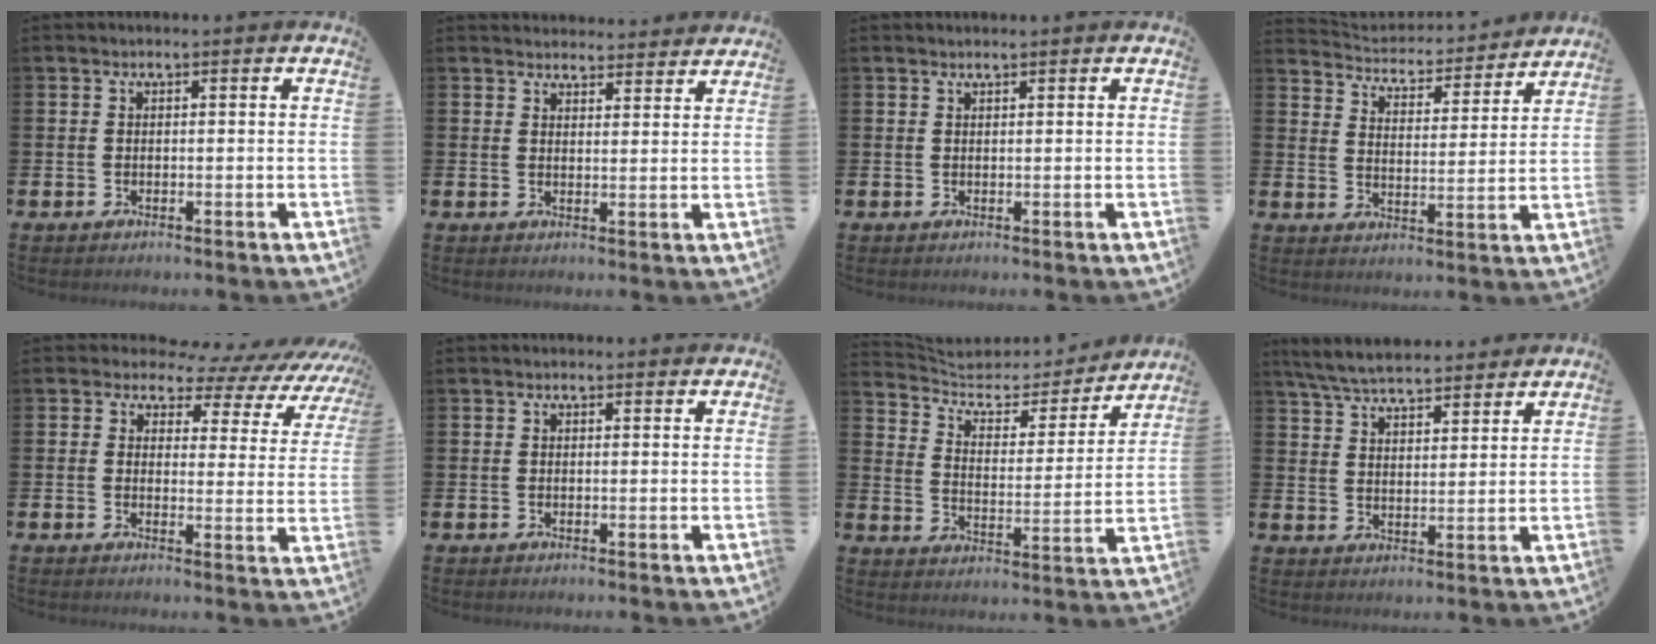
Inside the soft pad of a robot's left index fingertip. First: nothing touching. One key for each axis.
{"total": 3.6, "fx": 3.5, "fy": 0.7, "fz": -0.2, "tx": 0.006, "ty": -0.023, "tz": 0.064}
{"total": 0.8, "fx": 0.7, "fy": -0.1, "fz": -0.1, "tx": 0.009, "ty": -0.005, "tz": 0.013}
{"total": 4.5, "fx": 4.3, "fy": 1.1, "fz": 0.1, "tx": -0.035, "ty": -0.043, "tz": 0.069}
{"total": 3.7, "fx": 2.3, "fy": 2.6, "fz": 1.3, "tx": -0.025, "ty": -0.028, "tz": 0.023}
{"total": 0.5, "fx": 0.5, "fy": 0.2, "fz": 0.1, "tx": 0.008, "ty": -0.001, "tz": 0.006}
{"total": 6.5, "fx": 5.8, "fy": 2.4, "fz": 1.7, "tx": -0.063, "ty": -0.046, "tz": 0.095}
{"total": 6.3, "fx": 6.1, "fy": 1.0, "fz": 1.4, "tx": -0.053, "ty": -0.024, "tz": 0.111}